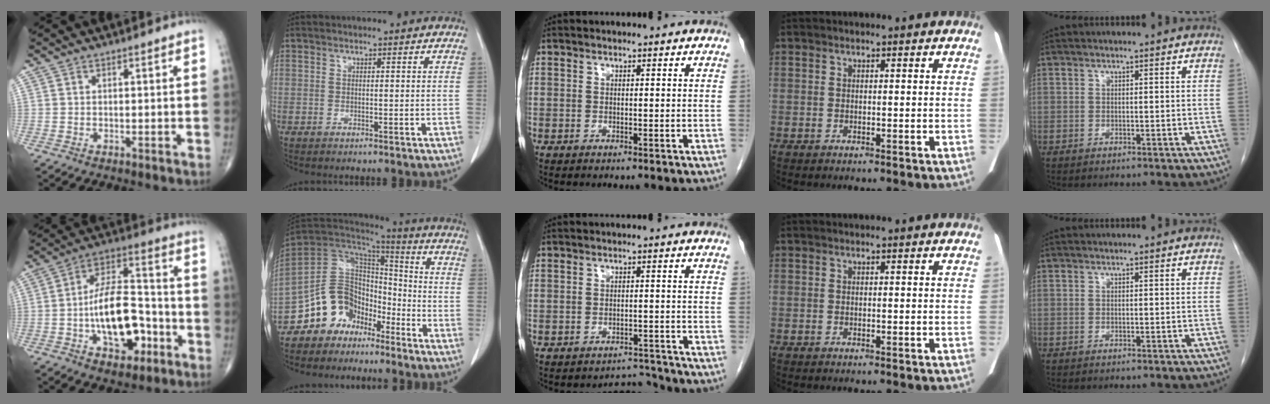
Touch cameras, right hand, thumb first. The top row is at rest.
{"thumb": {"total": 16.6, "force": [-4.8, 8.9, 13.2], "torque": [-0.191, 0.045, -0.077]}, "index": {"total": 11.3, "force": [-7.6, 8.1, 2.2], "torque": [-0.041, 0.078, -0.136]}, "middle": {"total": 3.5, "force": [-3.2, 0.0, -1.3], "torque": [0.025, 0.011, -0.041]}}